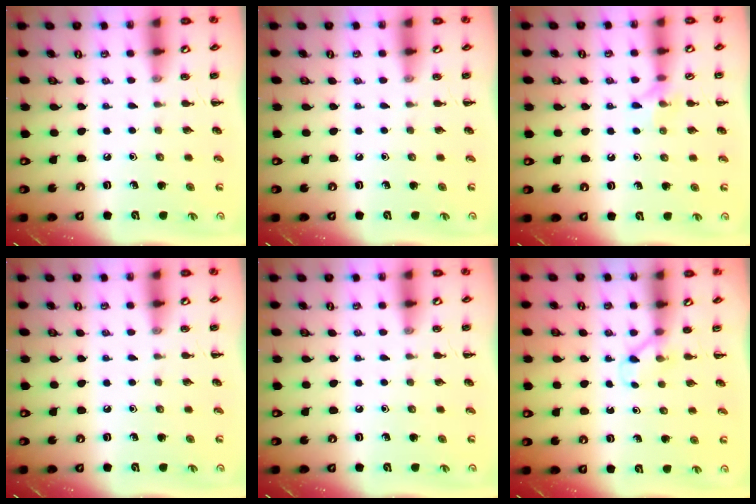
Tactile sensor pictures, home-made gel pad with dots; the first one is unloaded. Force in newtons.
{"total": 0.0}
{"total": 6.4, "press": 6.4, "slide": 0.9}
{"total": 0.0}
{"total": 0.0}
{"total": 2.8, "press": 2.6, "slide": 1.0}